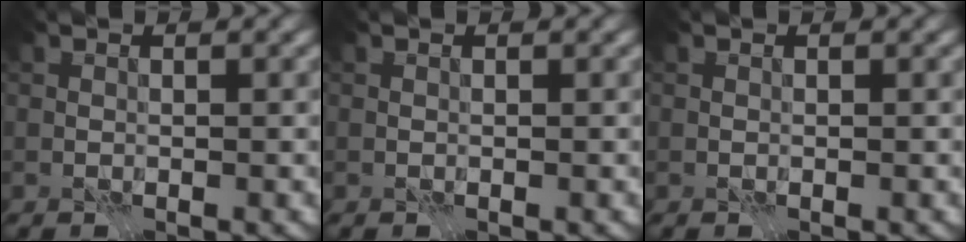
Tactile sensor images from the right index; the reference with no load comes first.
{"total": 0.0}
{"total": 0.0}